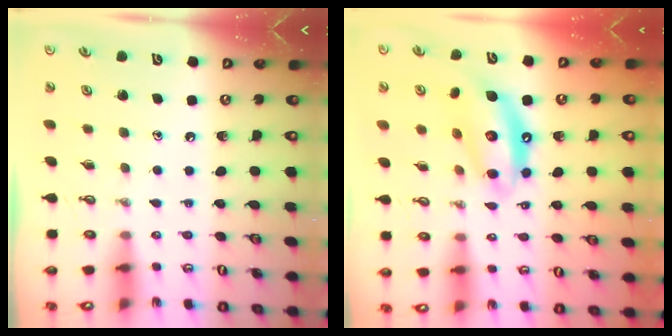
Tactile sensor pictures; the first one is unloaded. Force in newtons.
{"total": 12.7, "press": 12.7, "slide": 1.3}